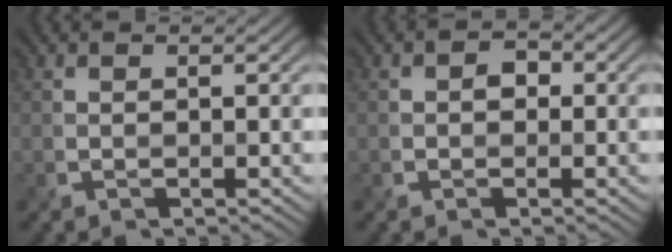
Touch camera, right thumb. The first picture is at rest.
{"total": 1.9, "force": [-0.3, 1.7, 0.8], "torque": [-0.010, 0.001, -0.008]}